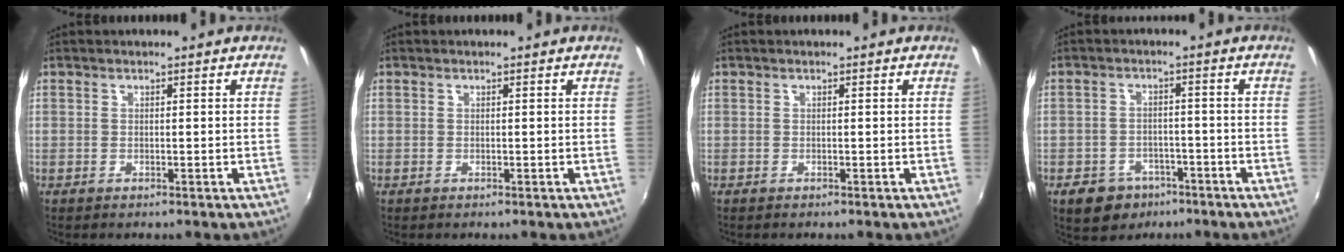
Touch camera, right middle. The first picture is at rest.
{"total": 0.0}
{"total": 0.0}
{"total": 7.9, "force": [-4.7, 5.7, 2.6], "torque": [-0.073, 0.009, -0.060]}